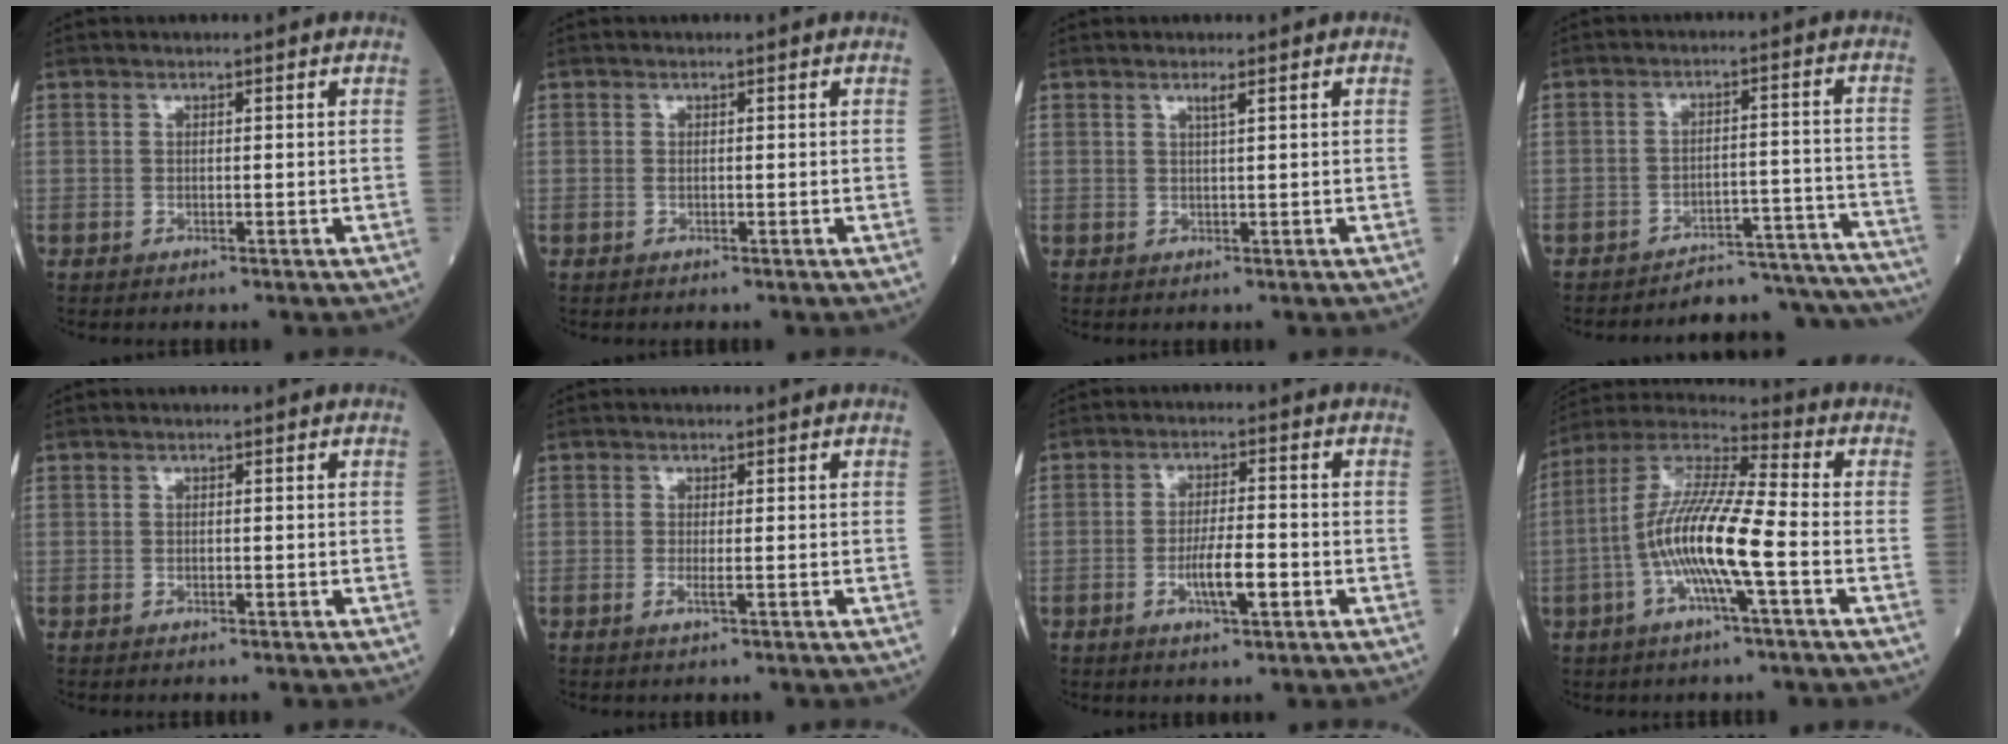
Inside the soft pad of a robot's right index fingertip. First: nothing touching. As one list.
[{"total": 0.0}, {"total": 1.3, "force": [0.7, -0.2, 1.0], "torque": [-0.022, -0.003, 0.014]}, {"total": 15.6, "force": [-15.6, 1.3, 0.7], "torque": [0.023, 0.043, -0.195]}, {"total": 0.0}, {"total": 1.1, "force": [-0.3, 0.0, 1.1], "torque": [-0.024, -0.003, -0.007]}, {"total": 6.9, "force": [-2.4, 1.3, 6.3], "torque": [-0.113, 0.002, -0.041]}, {"total": 13.7, "force": [-3.3, 0.8, 13.3], "torque": [-0.269, 0.006, -0.072]}]